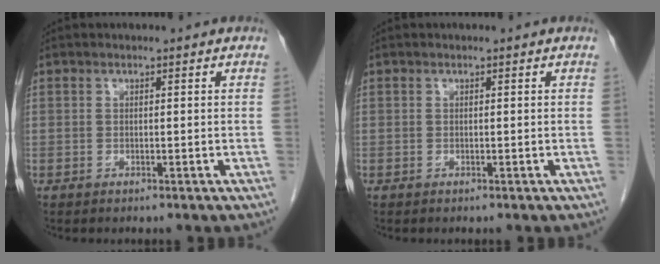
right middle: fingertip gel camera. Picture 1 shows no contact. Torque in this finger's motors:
{"motor_torque": [-0.26, -0.11, 0.02, -0.01]}